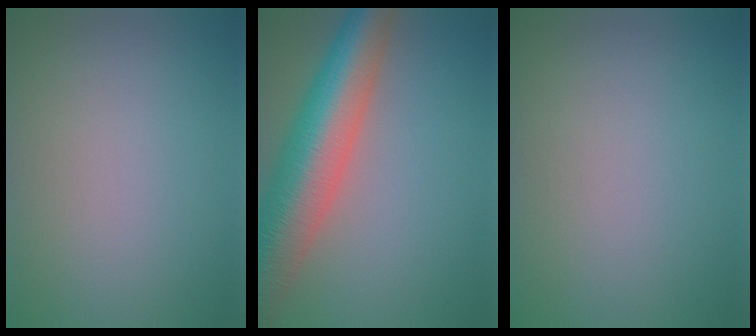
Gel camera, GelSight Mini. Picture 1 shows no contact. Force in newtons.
{"total": 11.0, "press": 10.9, "slide": 0.9}
{"total": 0.0}